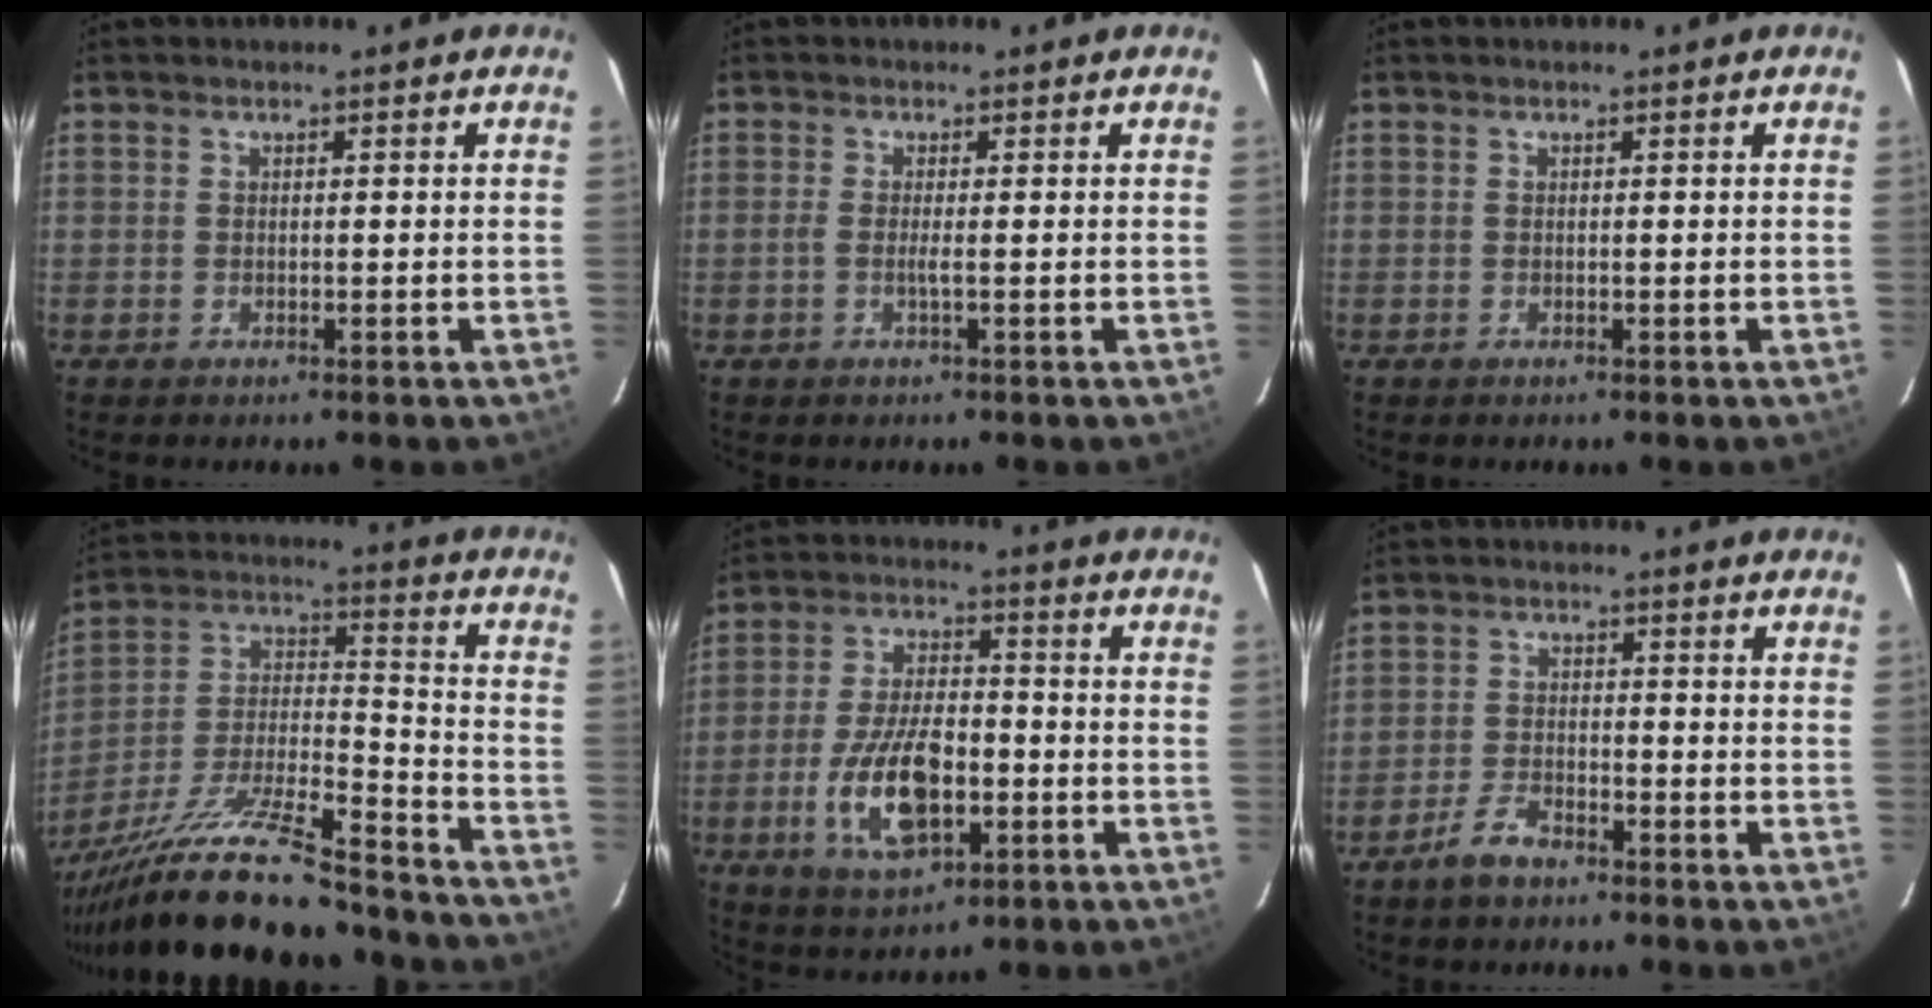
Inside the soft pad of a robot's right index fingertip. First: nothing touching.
{"total": 1.5, "force": [-0.4, -0.3, 1.4], "torque": [-0.029, -0.002, -0.011]}
{"total": 0.0}
{"total": 26.2, "force": [-21.1, 5.1, 14.6], "torque": [-0.269, -0.019, -0.329]}
{"total": 14.4, "force": [-4.4, 6.9, 11.8], "torque": [-0.239, -0.001, -0.070]}
{"total": 4.9, "force": [-3.8, 2.0, 2.4], "torque": [-0.065, 0.003, -0.071]}